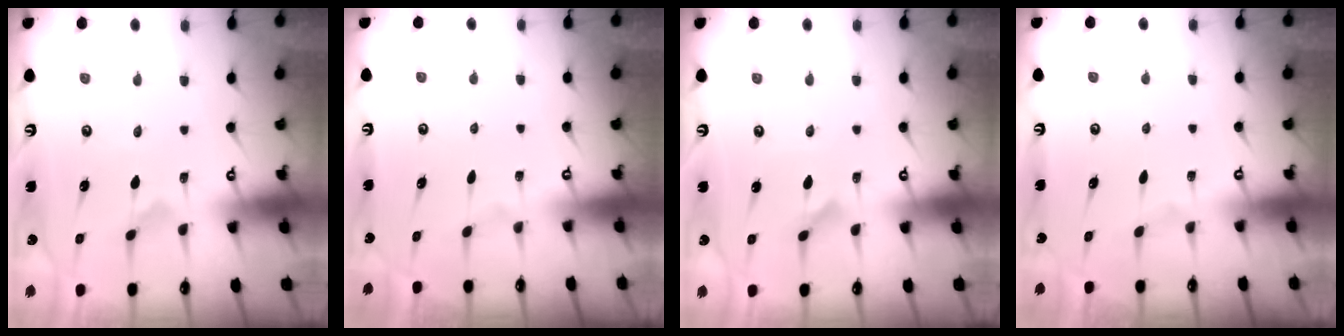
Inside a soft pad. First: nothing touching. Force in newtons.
{"total": 0.0}
{"total": 1.2, "press": 1.2, "slide": 0.1}
{"total": 0.0}